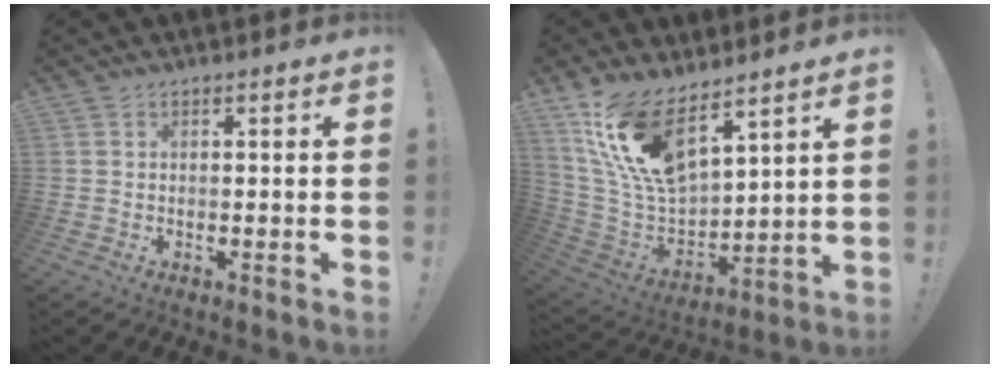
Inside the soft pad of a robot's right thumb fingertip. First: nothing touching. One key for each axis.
{"total": 17.5, "fx": 11.7, "fy": 7.5, "fz": 10.7, "tx": -0.216, "ty": -0.075, "tz": 0.220}